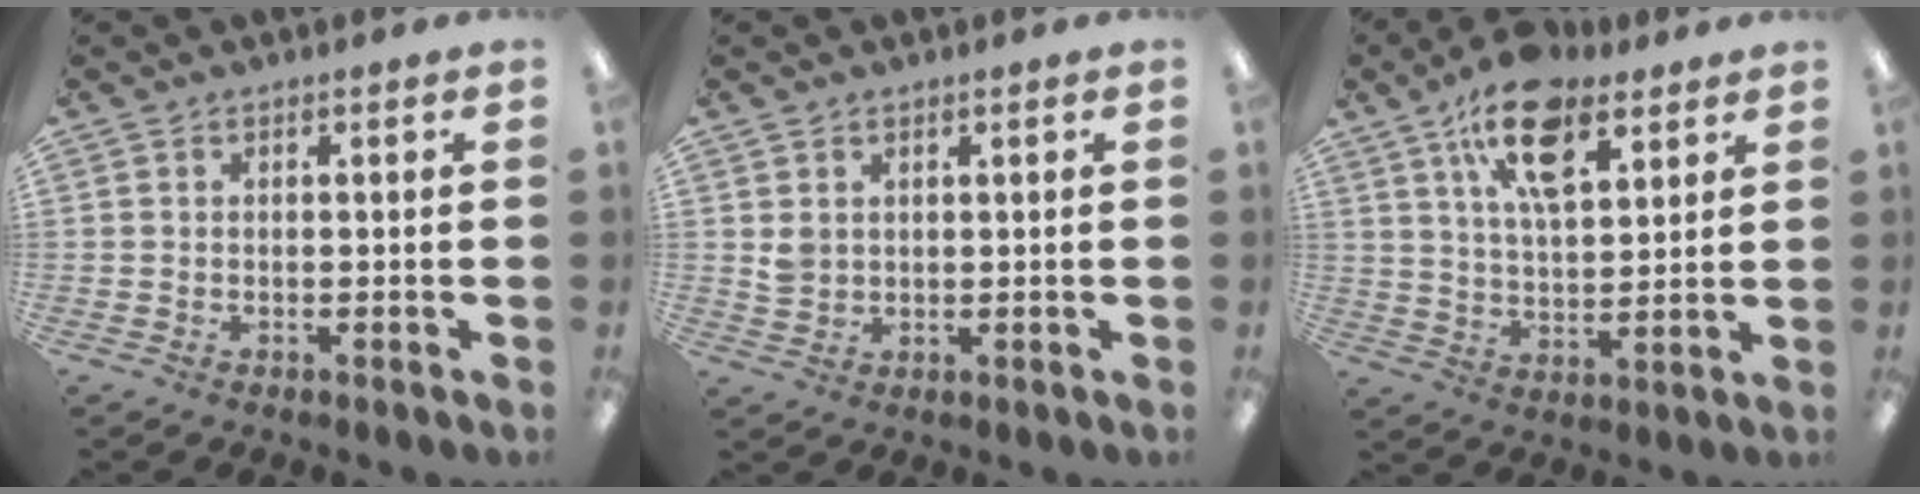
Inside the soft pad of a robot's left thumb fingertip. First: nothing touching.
{"total": 2.7, "force": [1.3, 2.1, 1.0], "torque": [-0.023, 0.002, 0.025]}
{"total": 15.8, "force": [9.1, 7.7, 10.4], "torque": [-0.166, -0.026, 0.158]}